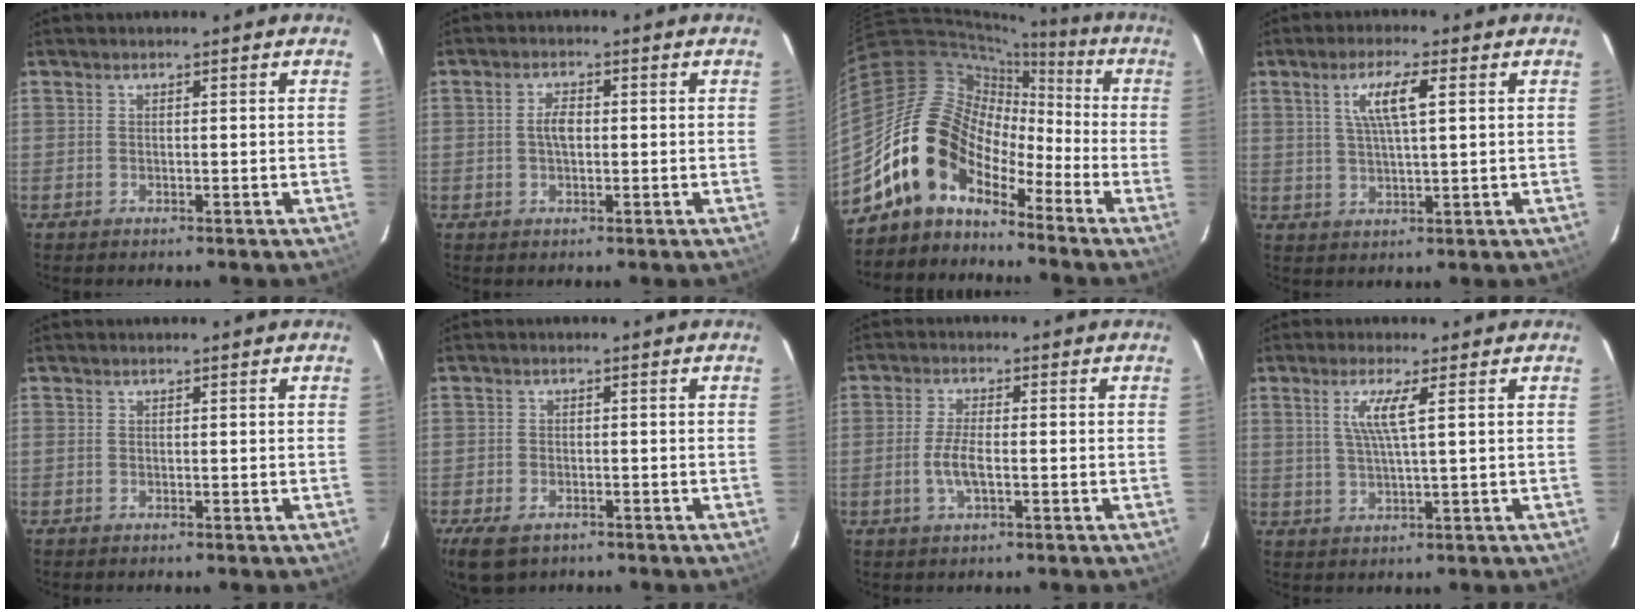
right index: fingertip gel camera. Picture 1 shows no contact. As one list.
[{"total": 2.9, "force": [0.0, 1.6, 2.4], "torque": [-0.047, 0.005, 0.001]}, {"total": 13.5, "force": [-9.2, 7.9, 6.0], "torque": [-0.108, 0.023, -0.179]}, {"total": 6.5, "force": [2.3, 1.0, 6.0], "torque": [-0.113, 0.003, 0.042]}, {"total": 0.0}, {"total": 6.5, "force": [-4.1, 3.7, 3.3], "torque": [-0.087, -0.020, -0.070]}, {"total": 4.5, "force": [-1.2, 1.2, 4.1], "torque": [-0.088, -0.002, -0.025]}, {"total": 4.8, "force": [1.7, -0.4, 4.5], "torque": [-0.086, -0.003, 0.032]}]